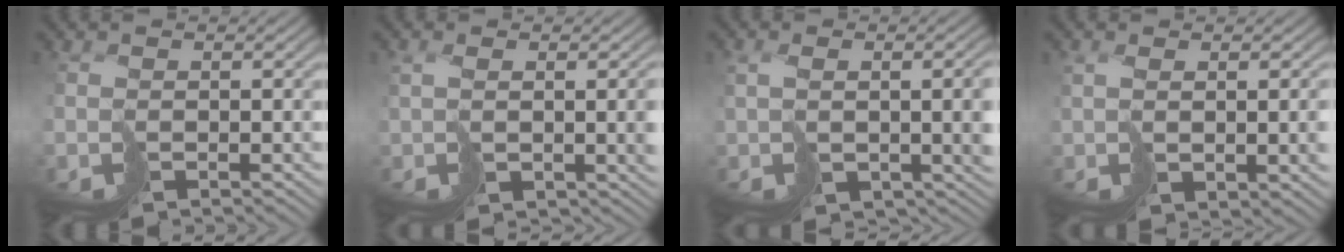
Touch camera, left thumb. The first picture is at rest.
{"total": 4.4, "force": [0.8, 2.0, 3.9], "torque": [-0.076, -0.011, 0.032]}
{"total": 6.9, "force": [0.2, 3.7, 5.9], "torque": [-0.118, -0.021, 0.037]}
{"total": 5.4, "force": [0.7, 2.4, 4.8], "torque": [-0.093, -0.016, 0.037]}